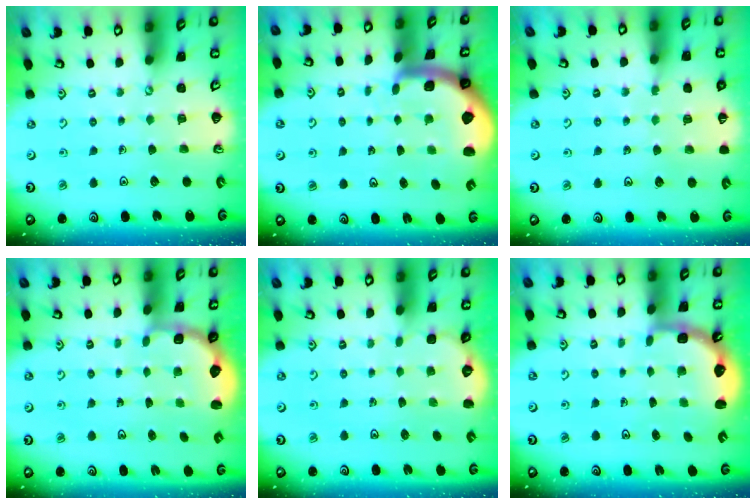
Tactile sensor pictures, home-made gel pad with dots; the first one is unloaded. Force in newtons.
{"total": 2.4, "press": 2.4, "slide": 0.3}
{"total": 3.8, "press": 3.6, "slide": 1.1}
{"total": 2.8, "press": 2.1, "slide": 1.9}
{"total": 1.6, "press": 0.7, "slide": 1.5}
{"total": 2.5, "press": 2.1, "slide": 1.3}